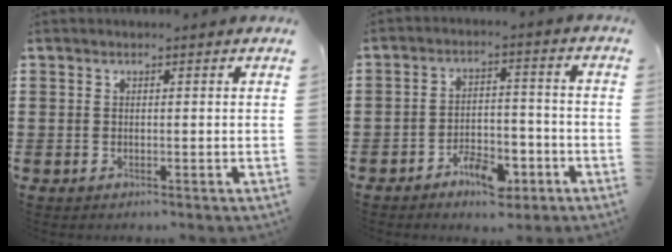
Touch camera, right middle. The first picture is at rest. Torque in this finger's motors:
{"motor_torque": [0.16, -0.22, 0.16, 0.06]}